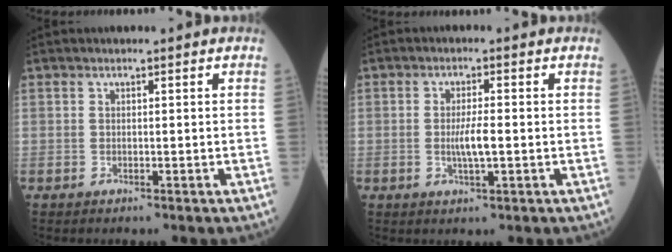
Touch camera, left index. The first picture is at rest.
{"total": 3.5, "force": [-0.6, 0.4, 3.4], "torque": [-0.069, -0.004, -0.011]}